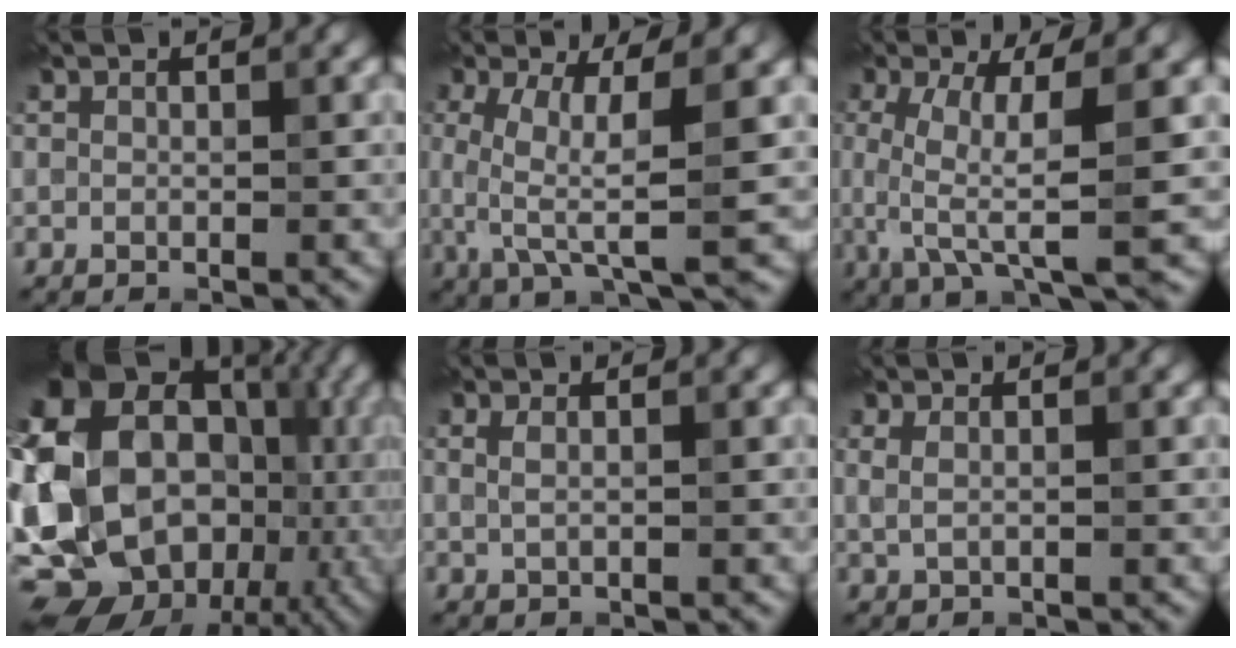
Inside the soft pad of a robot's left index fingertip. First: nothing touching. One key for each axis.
{"total": 7.1, "fx": 0.1, "fy": 1.9, "fz": 6.8, "tx": -0.134, "ty": 0.001, "tz": 0.004}
{"total": 8.3, "fx": -0.1, "fy": 2.4, "fz": 8.0, "tx": -0.150, "ty": 0.004, "tz": -0.001}
{"total": 22.8, "fx": -0.4, "fy": 18.6, "fz": 13.2, "tx": -0.252, "ty": 0.002, "tz": -0.032}
{"total": 0.8, "fx": 0.3, "fy": 0.3, "fz": 0.6, "tx": -0.011, "ty": 0.004, "tz": 0.006}
{"total": 0.8, "fx": 0.4, "fy": 0.2, "fz": 0.6, "tx": -0.014, "ty": 0.003, "tz": 0.008}